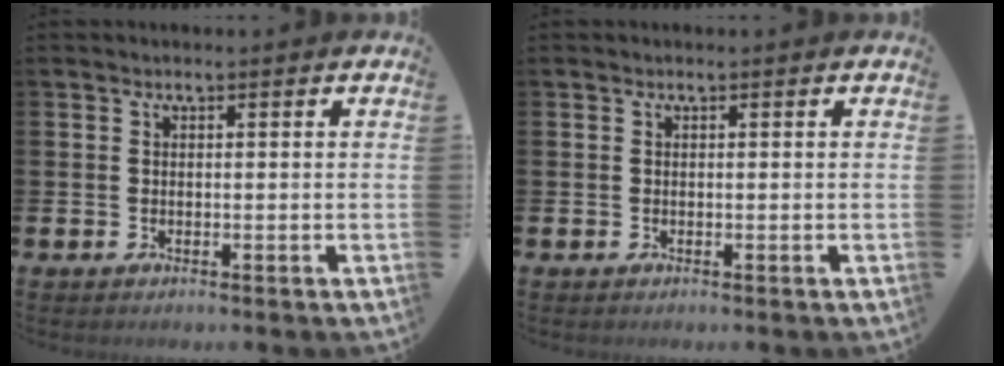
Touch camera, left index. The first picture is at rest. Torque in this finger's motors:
{"motor_torque": [-0.05, -0.01, -0.01, 0.00]}